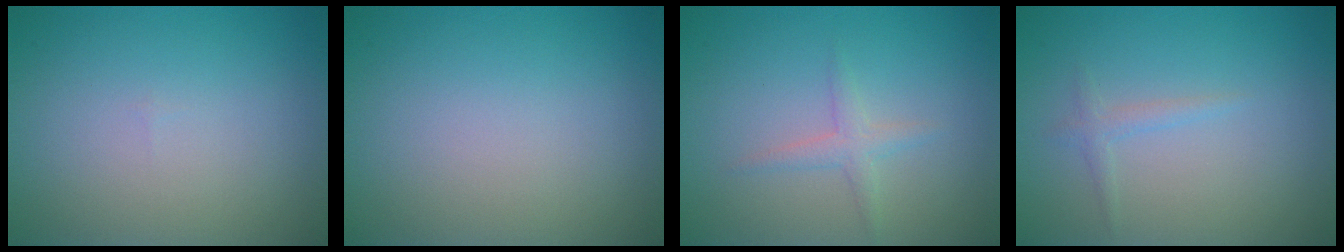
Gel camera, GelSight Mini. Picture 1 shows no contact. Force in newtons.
{"total": 0.0}
{"total": 1.5, "press": 1.5, "slide": 0.1}
{"total": 0.6, "press": 0.6, "slide": 0.1}